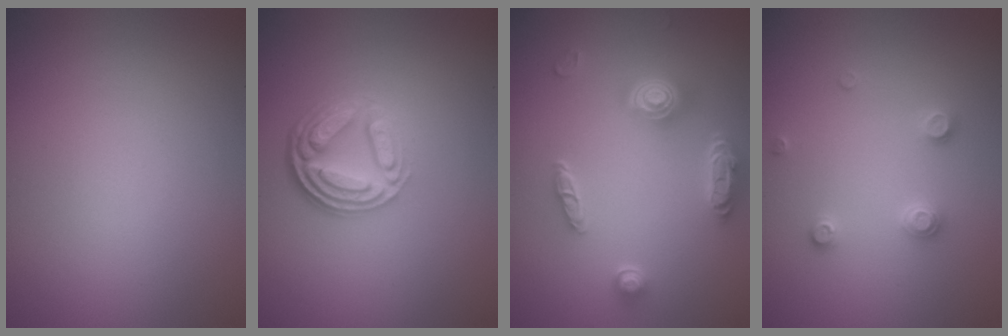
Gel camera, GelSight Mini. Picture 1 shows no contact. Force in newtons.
{"total": 5.0, "press": 3.5, "slide": 3.6}
{"total": 4.7, "press": 3.8, "slide": 2.8}
{"total": 1.8, "press": 1.7, "slide": 0.3}